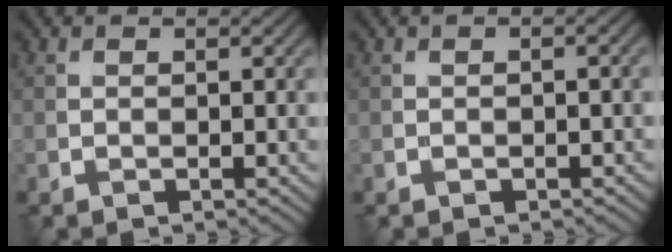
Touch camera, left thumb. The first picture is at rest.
{"total": 0.8, "force": [-0.3, 0.4, 0.7], "torque": [-0.003, 0.004, -0.006]}